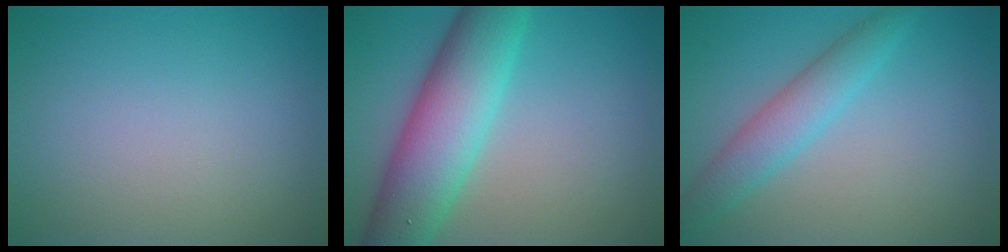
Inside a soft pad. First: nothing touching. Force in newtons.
{"total": 8.7, "press": 8.7, "slide": 0.1}
{"total": 3.5, "press": 3.5, "slide": 0.0}